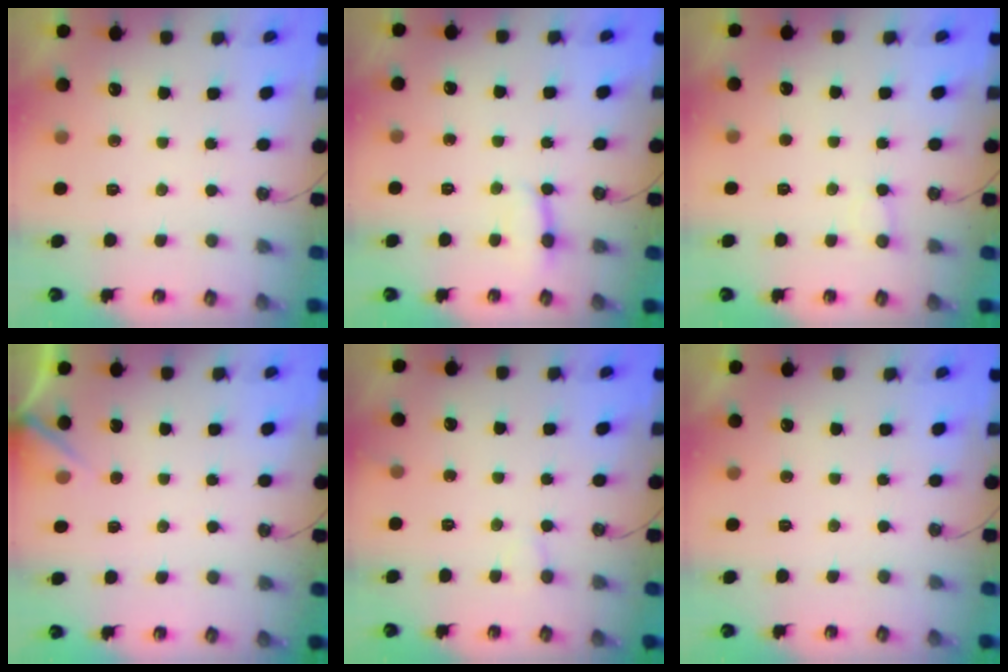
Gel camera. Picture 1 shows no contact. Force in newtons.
{"total": 3.6, "press": 3.6, "slide": 0.2}
{"total": 3.9, "press": 3.9, "slide": 0.6}
{"total": 4.7, "press": 4.7, "slide": 0.2}
{"total": 5.1, "press": 5.0, "slide": 0.5}
{"total": 0.0}